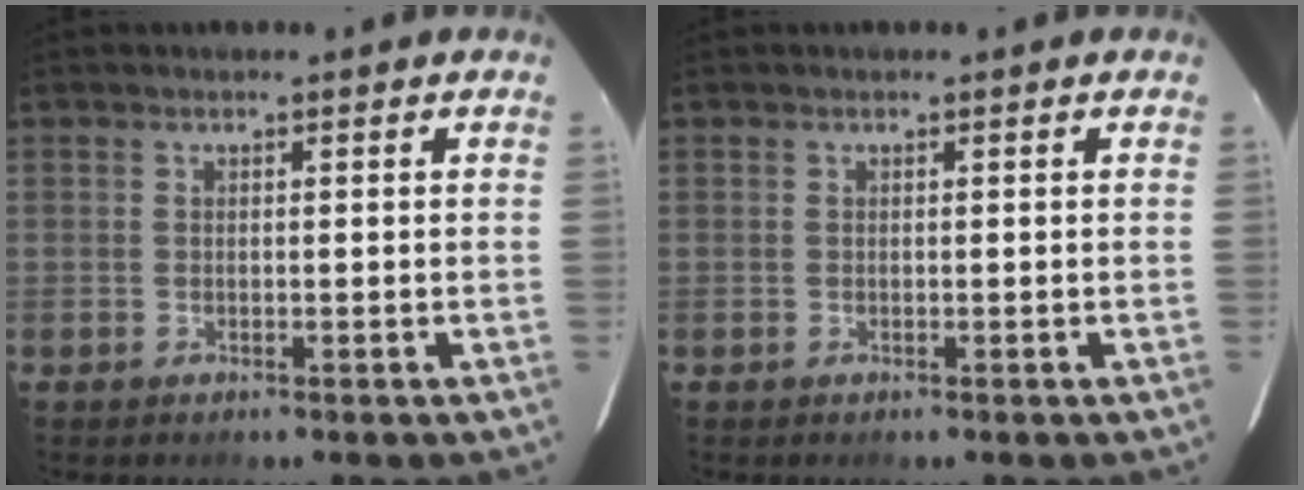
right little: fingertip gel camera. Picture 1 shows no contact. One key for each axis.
{"total": 0.0}